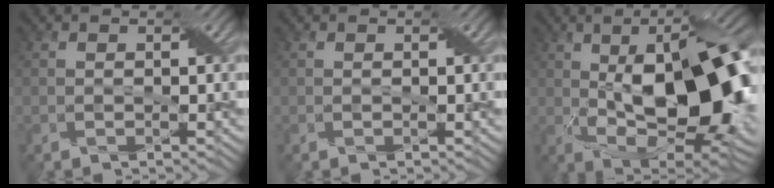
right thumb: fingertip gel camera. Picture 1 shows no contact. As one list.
[{"total": 0.0}, {"total": 19.0, "force": [0.7, 9.0, 16.7], "torque": [-0.237, 0.002, 0.003]}]